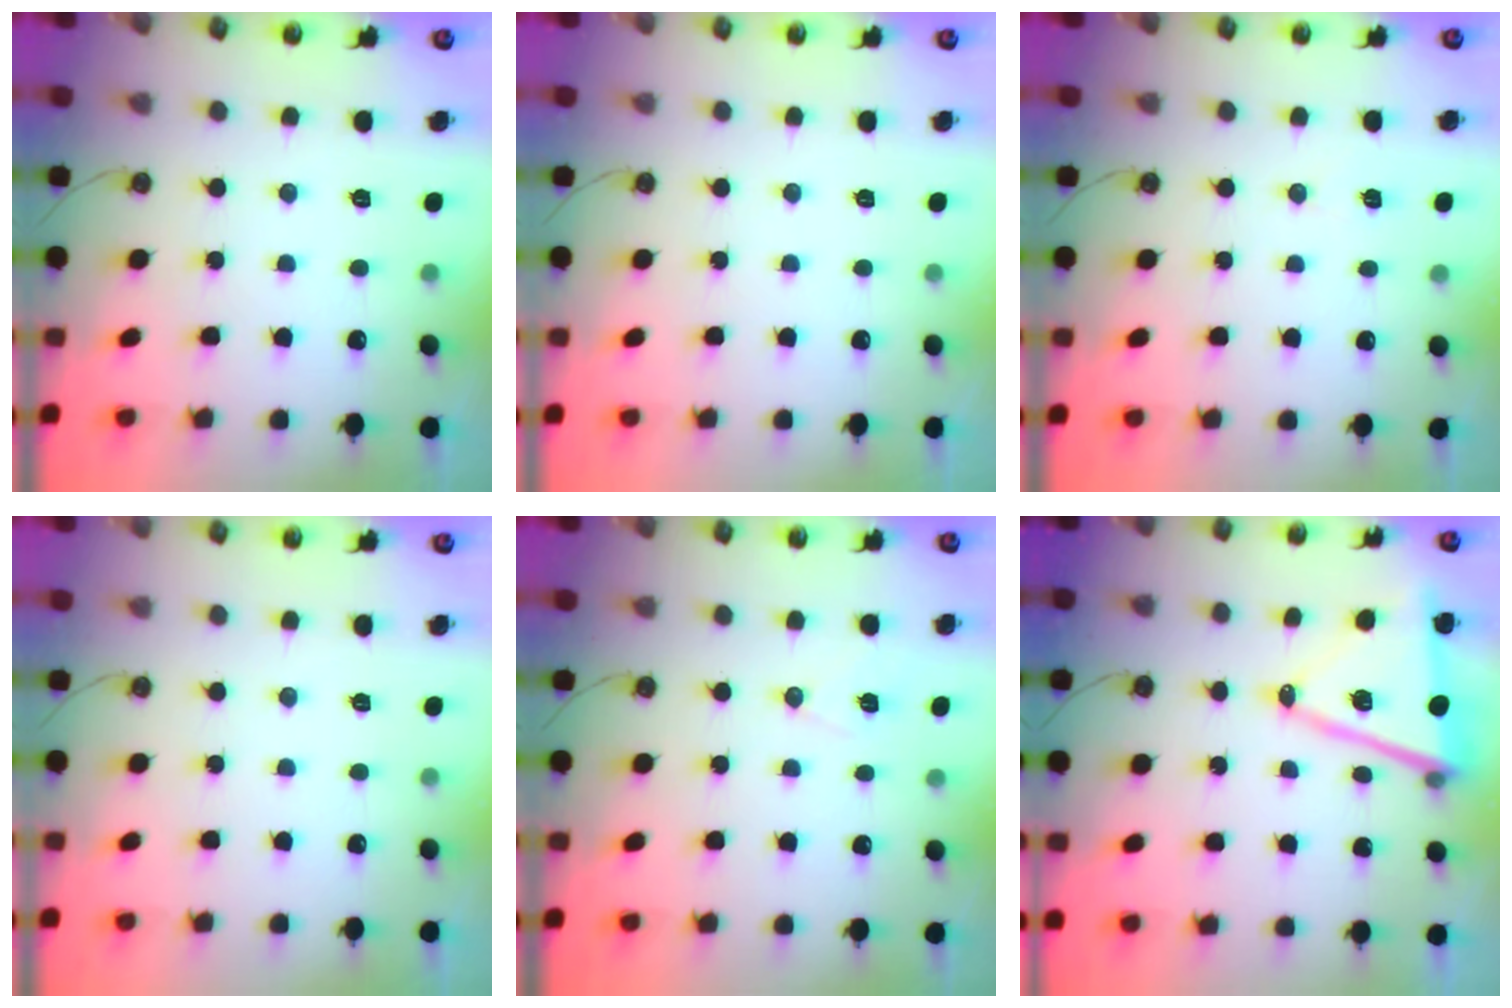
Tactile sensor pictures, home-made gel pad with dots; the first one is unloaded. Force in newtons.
{"total": 0.0}
{"total": 4.7, "press": 4.5, "slide": 1.3}
{"total": 0.0}
{"total": 6.9, "press": 5.8, "slide": 3.7}
{"total": 14.1, "press": 13.9, "slide": 2.5}